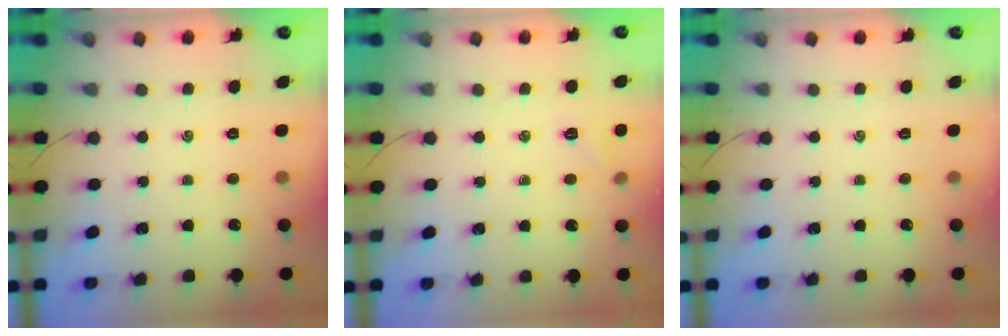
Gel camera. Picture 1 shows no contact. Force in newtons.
{"total": 5.5, "press": 5.4, "slide": 1.2}
{"total": 0.0}